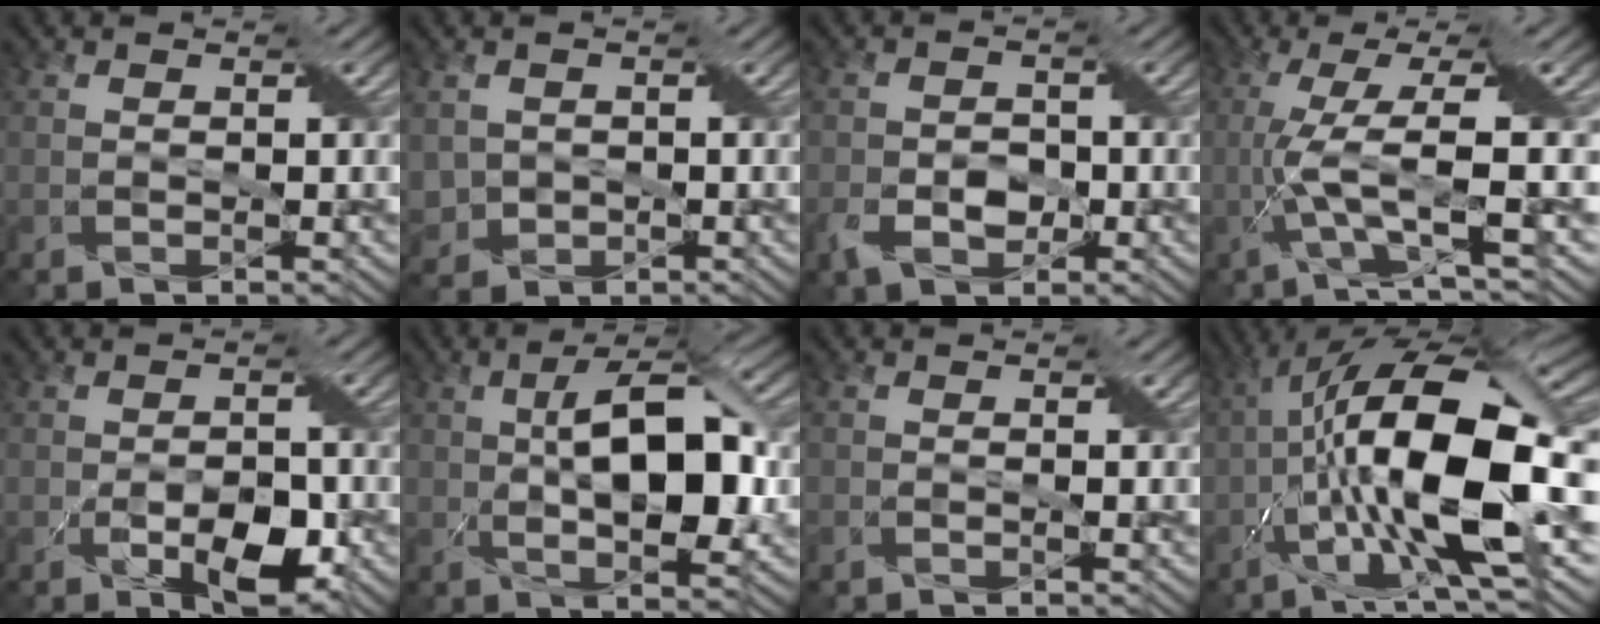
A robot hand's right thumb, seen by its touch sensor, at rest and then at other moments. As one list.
[{"total": 3.1, "force": [0.3, 2.9, 1.1], "torque": [-0.042, -0.009, 0.008]}, {"total": 3.7, "force": [-1.7, 2.4, 2.3], "torque": [-0.046, -0.005, -0.033]}, {"total": 8.8, "force": [-1.7, 1.3, 8.5], "torque": [-0.156, 0.021, -0.038]}, {"total": 4.9, "force": [-1.9, 2.4, 3.8], "torque": [-0.061, -0.008, -0.026]}, {"total": 11.2, "force": [0.5, 4.4, 10.2], "torque": [-0.167, 0.008, 0.008]}, {"total": 0.7, "force": [-0.6, 0.1, 0.5], "torque": [-0.011, 0.000, -0.011]}, {"total": 17.8, "force": [-2.4, 6.5, 16.4], "torque": [-0.287, 0.017, -0.052]}]